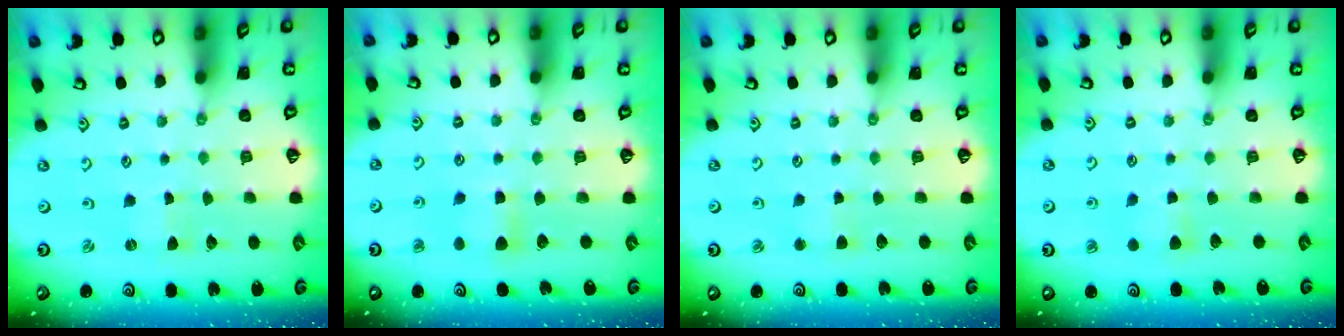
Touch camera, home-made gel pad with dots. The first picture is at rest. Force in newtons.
{"total": 5.3, "press": 5.3, "slide": 0.8}
{"total": 2.5, "press": 2.5, "slide": 0.3}
{"total": 4.5, "press": 4.5, "slide": 0.8}